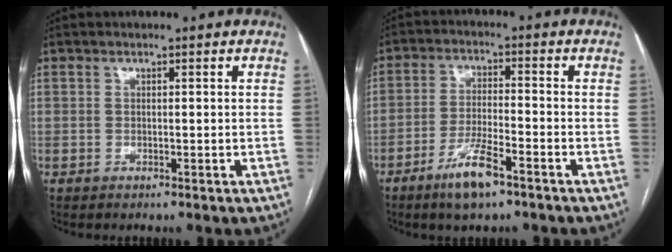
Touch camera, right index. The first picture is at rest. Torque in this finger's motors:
{"motor_torque": [0.83, -0.66, 0.30, 0.09]}